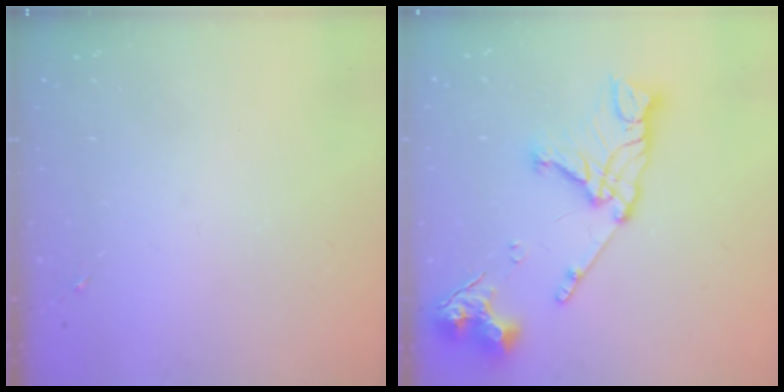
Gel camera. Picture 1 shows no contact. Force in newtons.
{"total": 17.1, "press": 17.0, "slide": 1.9}